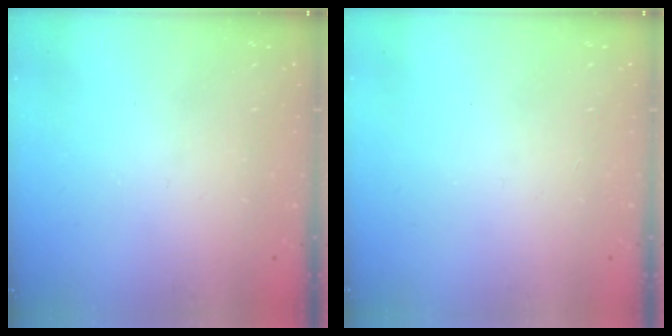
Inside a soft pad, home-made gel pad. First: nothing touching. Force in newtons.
{"total": 0.0}